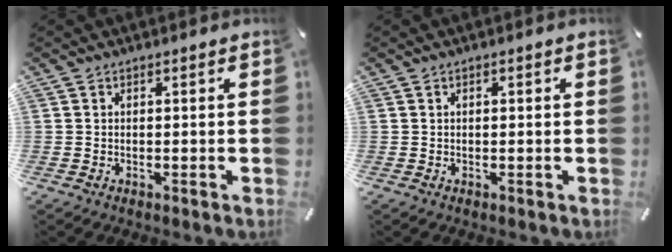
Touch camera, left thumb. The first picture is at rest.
{"total": 0.6, "force": [0.0, 0.2, 0.5], "torque": [-0.009, 0.002, 0.000]}